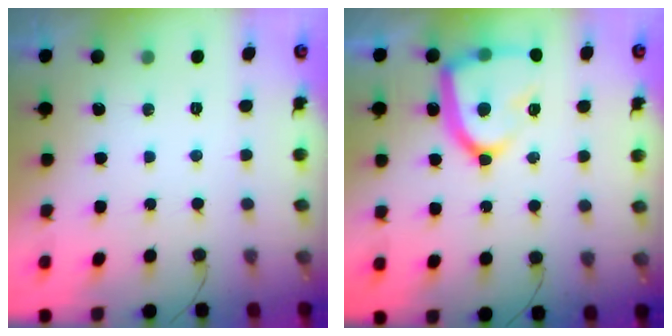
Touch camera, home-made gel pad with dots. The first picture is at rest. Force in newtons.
{"total": 19.0, "press": 18.9, "slide": 1.7}